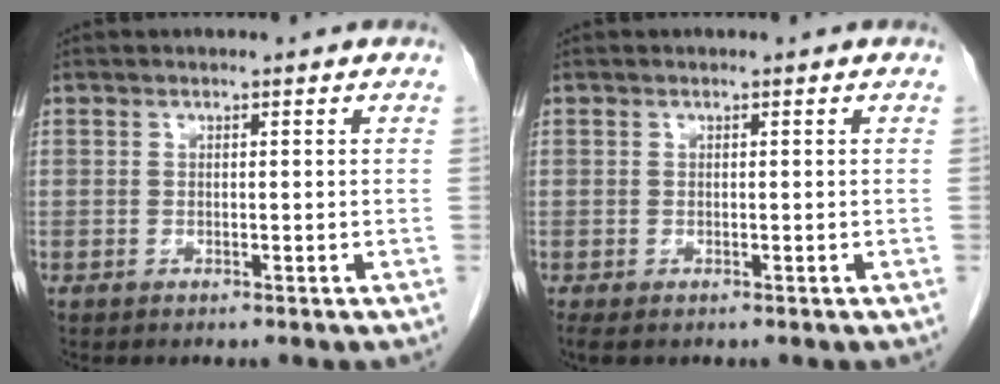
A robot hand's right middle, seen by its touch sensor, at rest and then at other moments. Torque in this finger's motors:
{"motor_torque": [0.65, -0.23, 0.04, 0.03]}